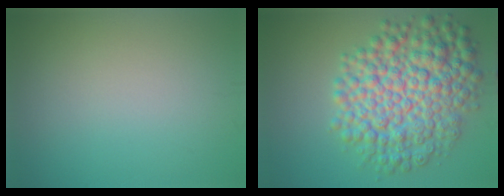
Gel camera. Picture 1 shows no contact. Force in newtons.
{"total": 10.2, "press": 10.2, "slide": 0.1}